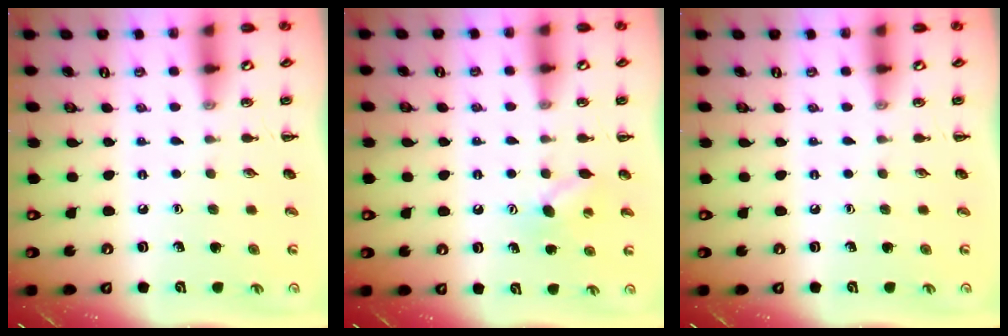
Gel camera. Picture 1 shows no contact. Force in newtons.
{"total": 6.8, "press": 6.6, "slide": 1.5}
{"total": 0.0}